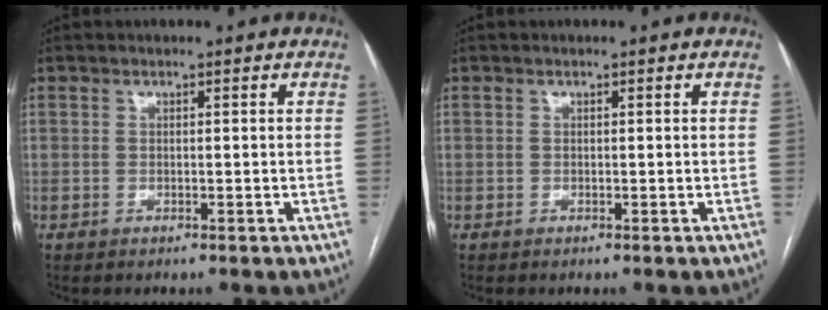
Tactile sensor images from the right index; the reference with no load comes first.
{"total": 0.0}